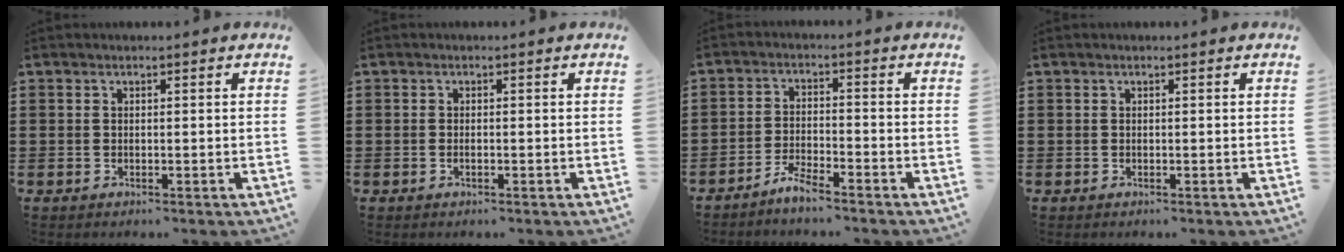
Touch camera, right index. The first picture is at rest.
{"total": 0.6, "force": [-0.3, 0.2, 0.5], "torque": [-0.011, -0.004, -0.004]}
{"total": 3.3, "force": [-3.2, -0.1, 0.8], "torque": [-0.024, 0.003, -0.068]}
{"total": 0.0}